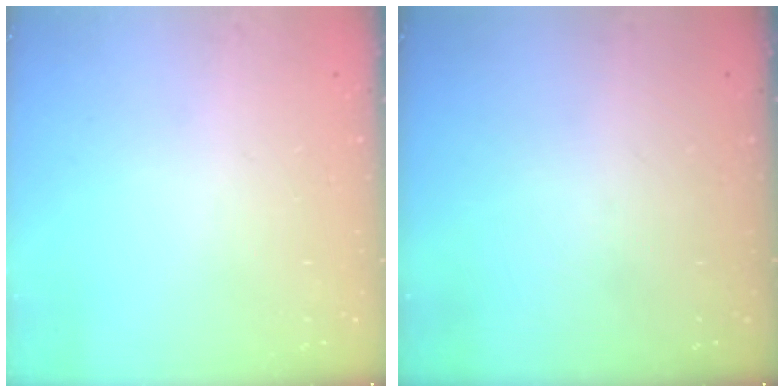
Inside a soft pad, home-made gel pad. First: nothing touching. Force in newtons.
{"total": 0.0}